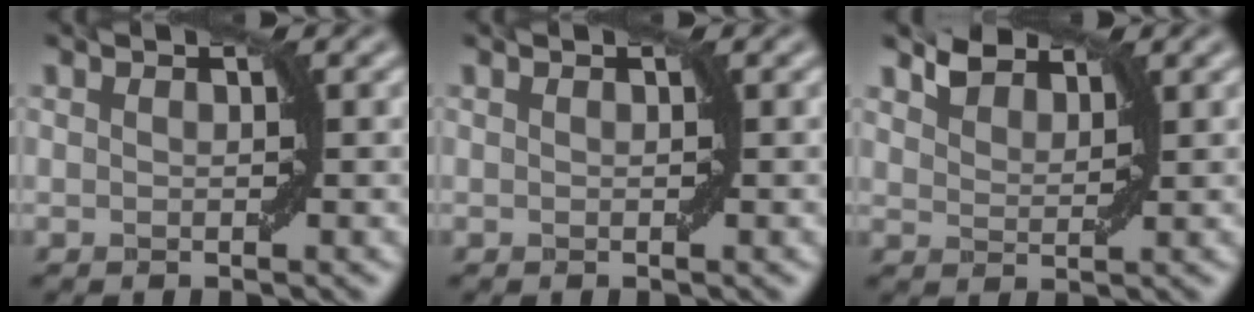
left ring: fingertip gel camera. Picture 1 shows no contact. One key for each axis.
{"total": 0.0}
{"total": 2.5, "fx": 2.2, "fy": 0.9, "fz": 0.6, "tx": -0.017, "ty": 0.003, "tz": 0.042}